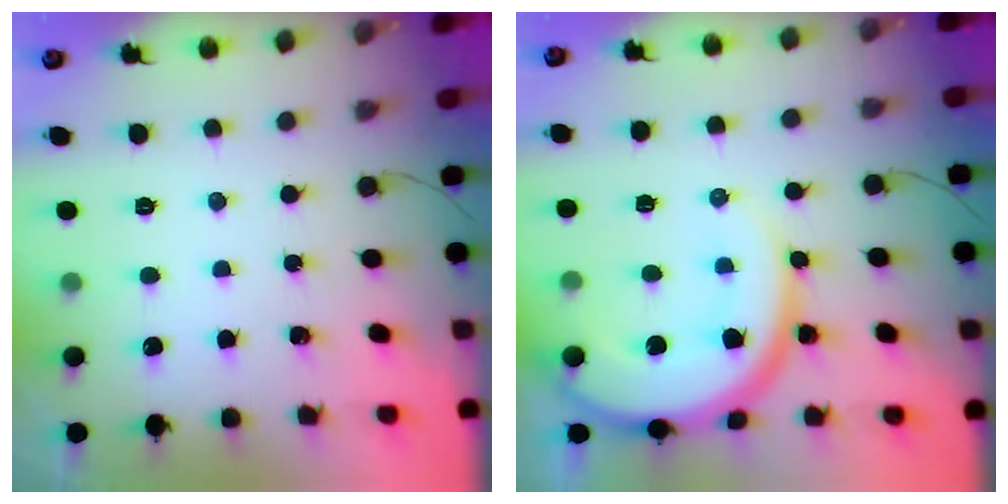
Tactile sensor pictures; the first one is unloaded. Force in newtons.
{"total": 16.3, "press": 16.2, "slide": 1.3}